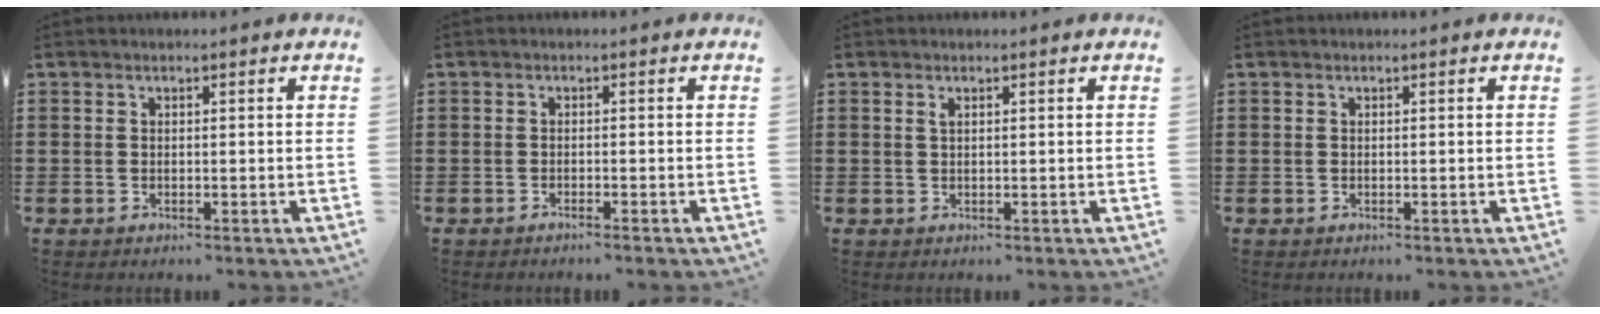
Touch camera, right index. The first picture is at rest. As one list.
[{"total": 0.8, "force": [-0.7, -0.1, 0.2], "torque": [-0.005, -0.001, -0.015]}, {"total": 0.7, "force": [0.3, 0.2, 0.6], "torque": [-0.014, 0.001, 0.006]}, {"total": 0.0}]